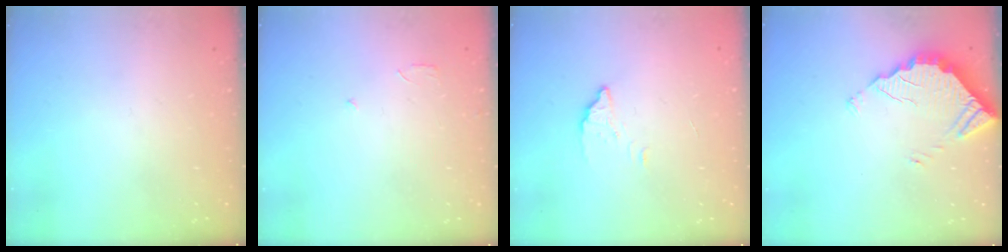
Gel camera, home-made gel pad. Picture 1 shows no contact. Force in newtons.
{"total": 2.6, "press": 2.6, "slide": 0.2}
{"total": 2.8, "press": 2.8, "slide": 0.2}
{"total": 3.4, "press": 3.4, "slide": 0.2}